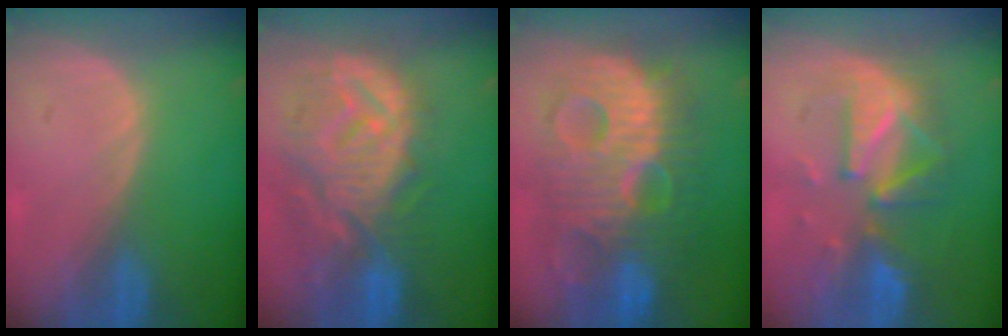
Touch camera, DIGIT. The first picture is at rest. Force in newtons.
{"total": 12.4, "press": 11.1, "slide": 5.5}
{"total": 13.6, "press": 13.6, "slide": 1.1}
{"total": 8.6, "press": 8.5, "slide": 1.2}